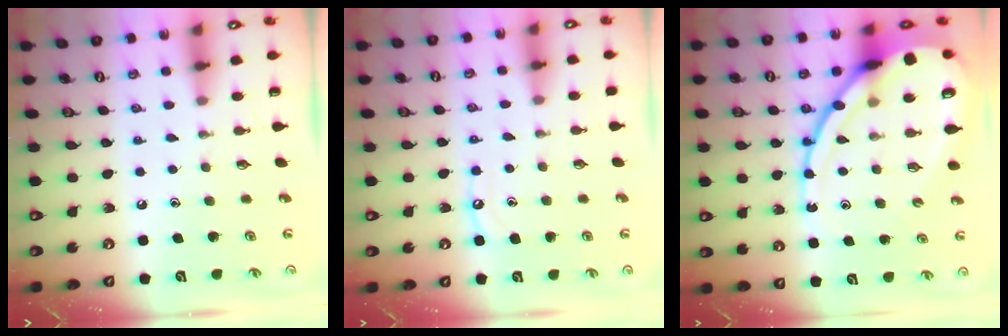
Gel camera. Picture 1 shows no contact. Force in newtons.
{"total": 5.9, "press": 5.9, "slide": 0.6}
{"total": 20.3, "press": 20.2, "slide": 2.2}